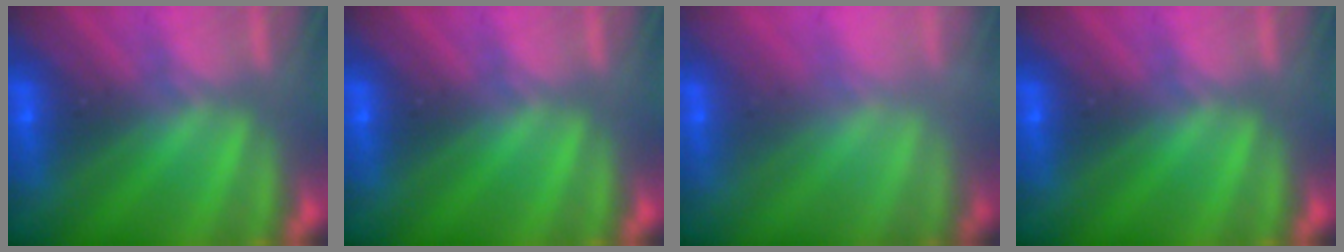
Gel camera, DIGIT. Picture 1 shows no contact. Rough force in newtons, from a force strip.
{"total": 0.0}
{"total": 1.7}
{"total": 0.0}